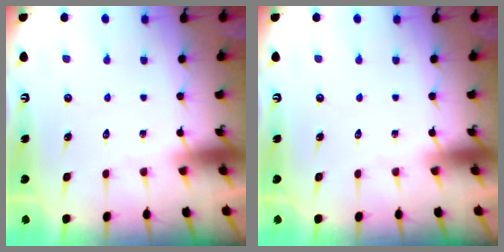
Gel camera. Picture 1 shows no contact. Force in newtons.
{"total": 0.0}